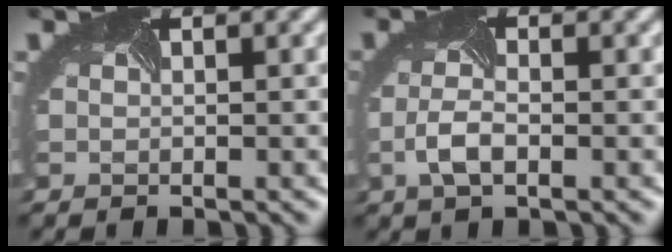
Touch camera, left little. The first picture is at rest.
{"total": 2.4, "force": [-1.0, 1.0, 2.0], "torque": [-0.054, -0.006, -0.020]}